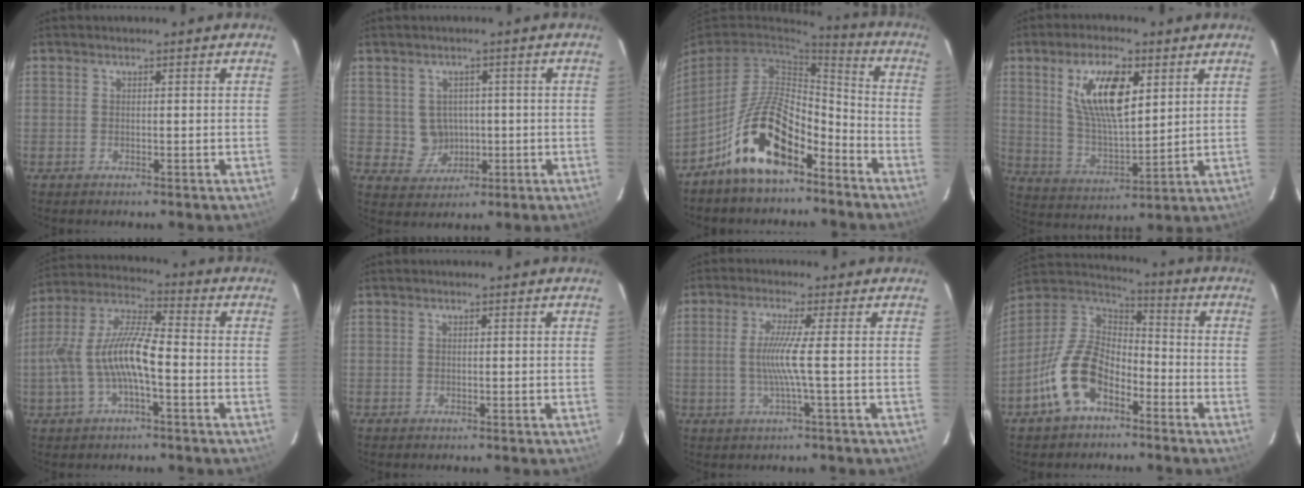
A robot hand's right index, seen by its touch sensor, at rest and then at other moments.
{"total": 4.9, "force": [0.1, 4.8, 1.0], "torque": [-0.028, 0.013, 0.020]}
{"total": 14.6, "force": [-9.1, 6.1, 9.5], "torque": [-0.188, 0.016, -0.161]}
{"total": 13.3, "force": [5.2, 5.3, 11.0], "torque": [-0.200, 0.007, 0.104]}
{"total": 12.5, "force": [-2.9, 3.9, 11.6], "torque": [-0.241, 0.008, -0.053]}
{"total": 0.0}
{"total": 5.1, "force": [-0.4, -1.4, 4.9], "torque": [-0.102, -0.006, -0.005]}
{"total": 14.5, "force": [-7.3, 8.6, 9.1], "torque": [-0.196, 0.014, -0.139]}